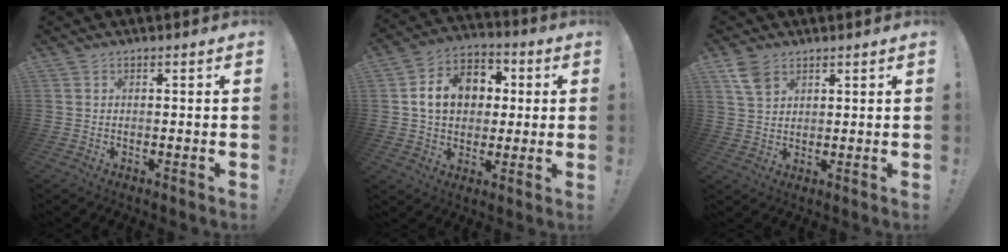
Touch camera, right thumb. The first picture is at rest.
{"total": 14.4, "force": [2.6, 11.5, 8.2], "torque": [-0.114, 0.004, 0.056]}
{"total": 5.9, "force": [3.5, 3.6, 3.1], "torque": [-0.055, -0.011, 0.070]}